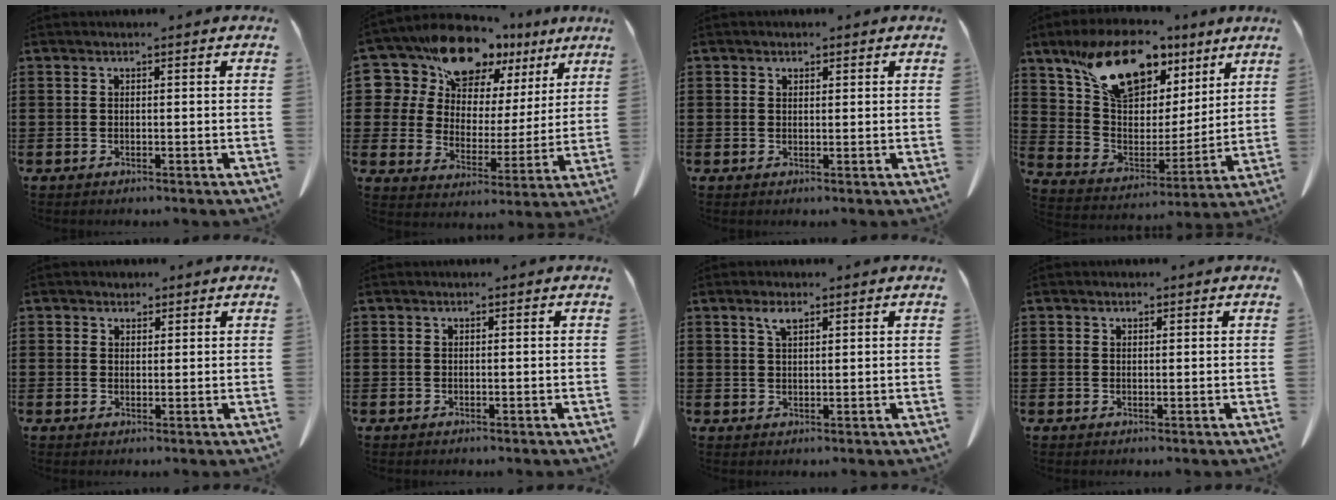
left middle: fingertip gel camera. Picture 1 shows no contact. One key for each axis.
{"total": 13.3, "fx": 11.8, "fy": 5.4, "fz": 2.7, "tx": -0.090, "ty": -0.083, "tz": 0.216}
{"total": 1.1, "fx": 0.8, "fy": 0.6, "fz": 0.2, "tx": -0.006, "ty": 0.003, "tz": 0.017}
{"total": 15.3, "fx": 10.4, "fy": 7.8, "fz": 7.9, "tx": -0.170, "ty": -0.041, "tz": 0.189}
{"total": 1.9, "fx": 1.6, "fy": 1.0, "fz": 0.1, "tx": -0.007, "ty": 0.004, "tz": 0.032}
{"total": 0.0}
{"total": 2.7, "fx": 1.7, "fy": 0.8, "fz": 2.0, "tx": -0.045, "ty": 0.003, "tz": 0.029}
{"total": 0.9, "fx": 0.7, "fy": 0.5, "fz": 0.2, "tx": -0.006, "ty": 0.001, "tz": 0.015}